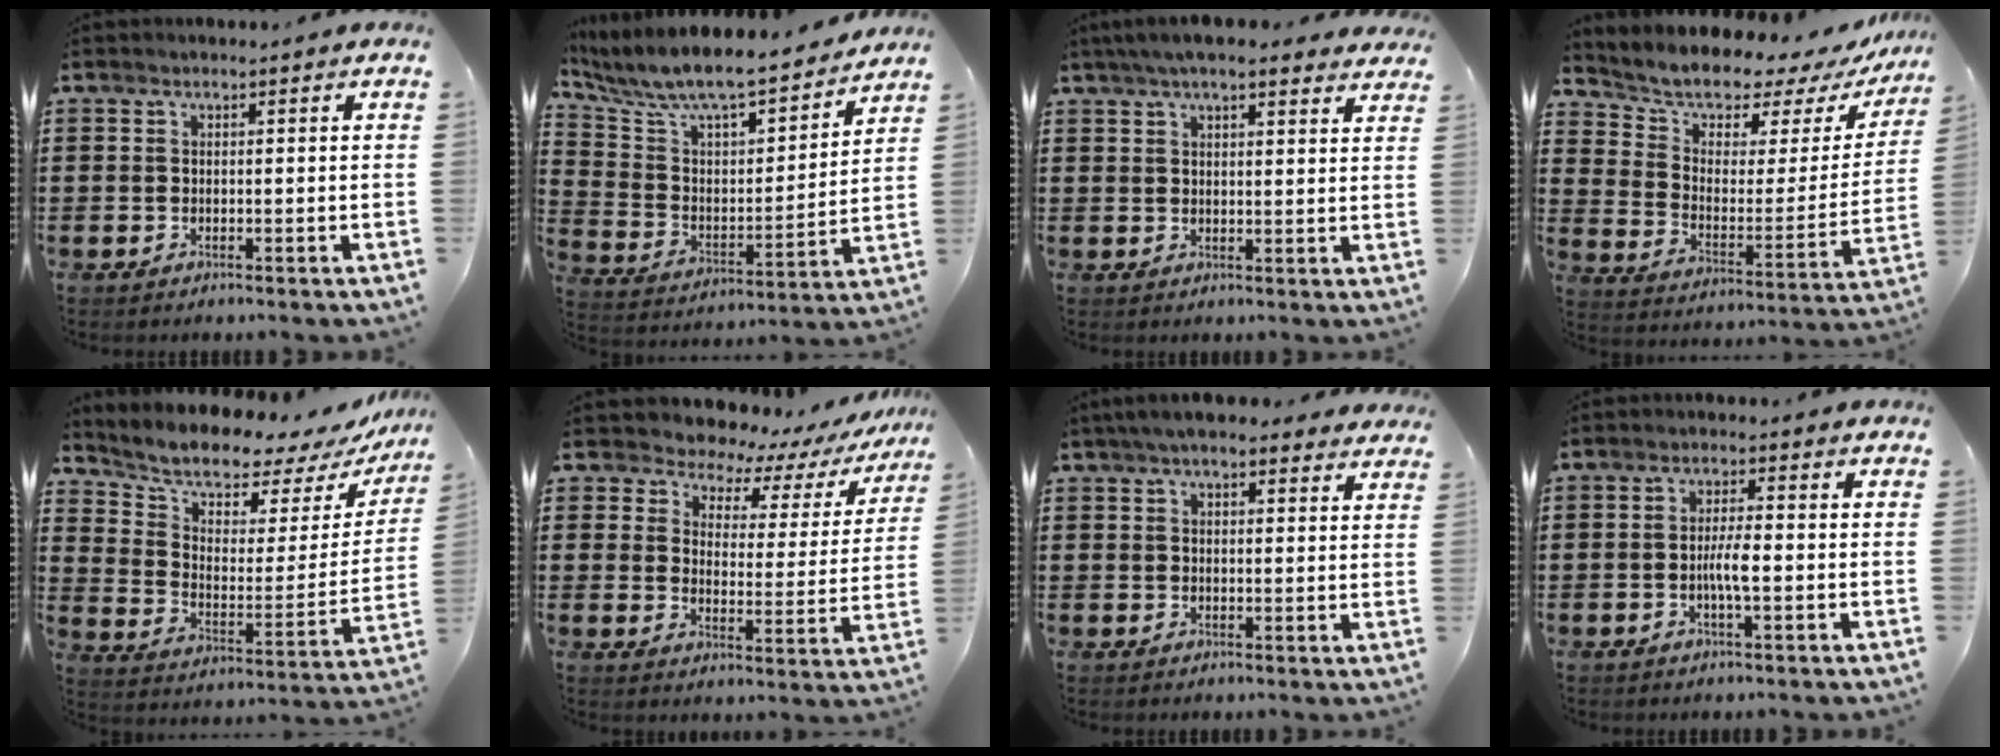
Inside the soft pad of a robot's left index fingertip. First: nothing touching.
{"total": 8.1, "force": [7.4, 1.3, 3.2], "torque": [-0.097, -0.061, 0.121]}
{"total": 5.3, "force": [4.4, 1.1, 2.7], "torque": [-0.063, 0.001, 0.081]}
{"total": 5.3, "force": [4.7, 2.4, 0.4], "torque": [-0.038, -0.046, 0.076]}
{"total": 6.7, "force": [6.1, 2.3, 1.9], "torque": [-0.059, -0.054, 0.098]}
{"total": 4.6, "force": [4.1, 1.8, 0.8], "torque": [-0.044, -0.029, 0.066]}
{"total": 5.0, "force": [4.2, 1.4, 2.5], "torque": [-0.058, 0.004, 0.076]}
{"total": 3.9, "force": [-0.8, 0.7, 3.7], "torque": [-0.073, -0.002, -0.017]}